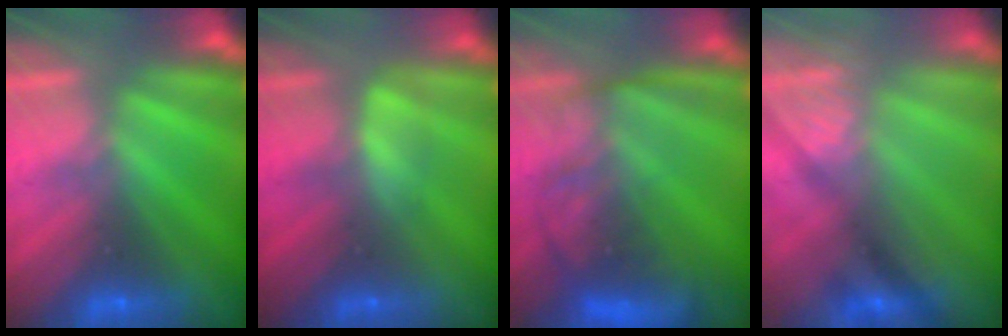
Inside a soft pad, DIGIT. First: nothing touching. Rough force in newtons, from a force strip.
{"total": 2.4}
{"total": 8.0}
{"total": 2.7}